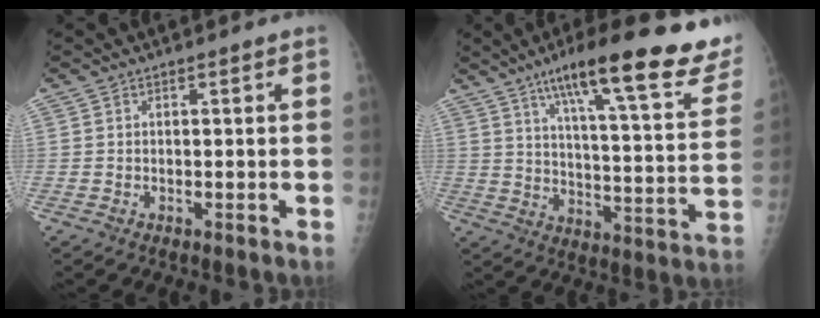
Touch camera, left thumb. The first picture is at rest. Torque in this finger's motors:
{"motor_torque": [0.40, -0.01, 0.89, -0.56, 0.09]}